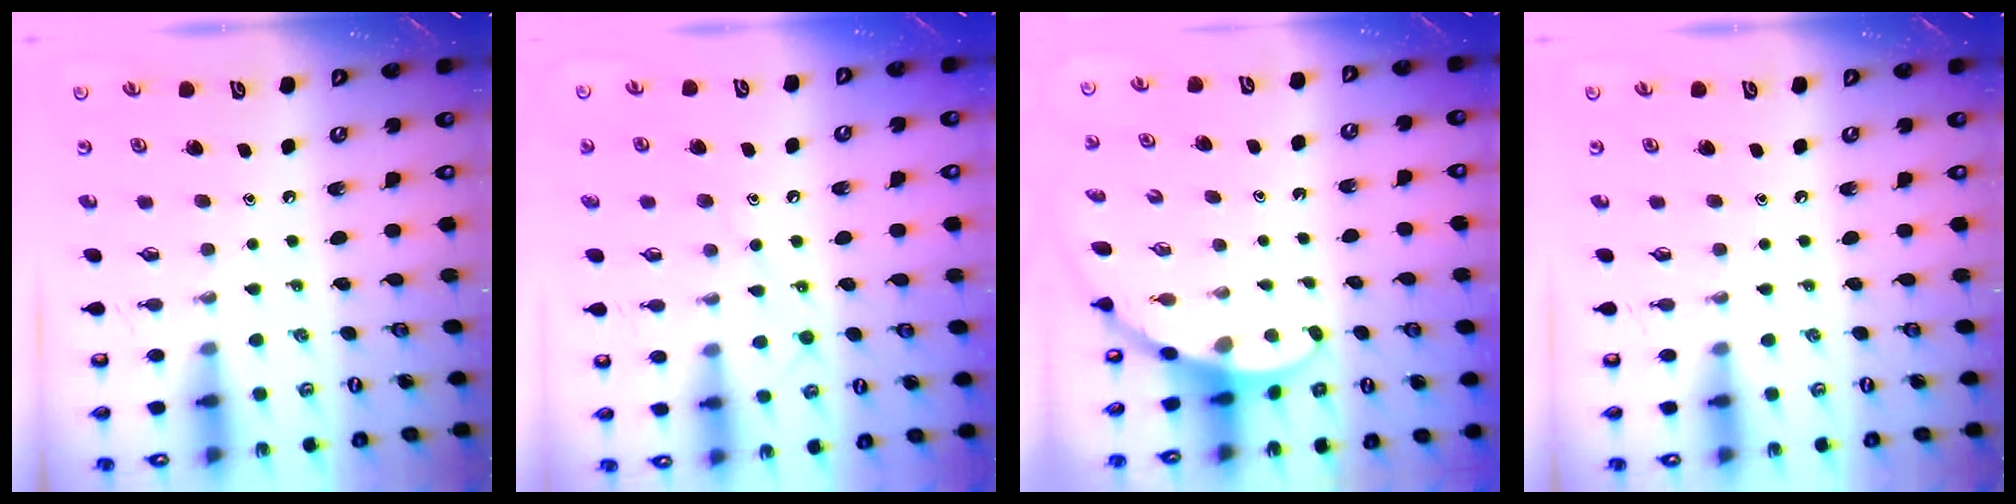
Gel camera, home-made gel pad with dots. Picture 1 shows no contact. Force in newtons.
{"total": 10.8, "press": 10.7, "slide": 0.9}
{"total": 3.1, "press": 3.1, "slide": 0.1}
{"total": 0.0}